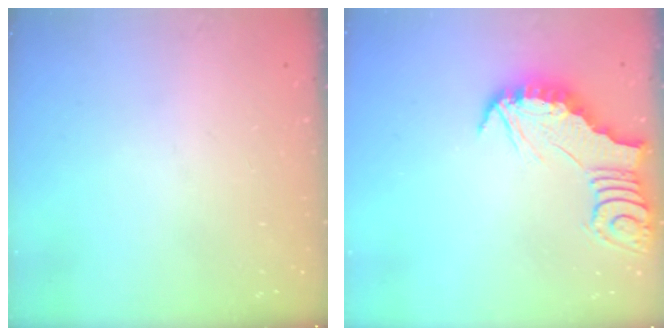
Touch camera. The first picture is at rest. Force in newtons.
{"total": 2.8, "press": 2.8, "slide": 0.3}